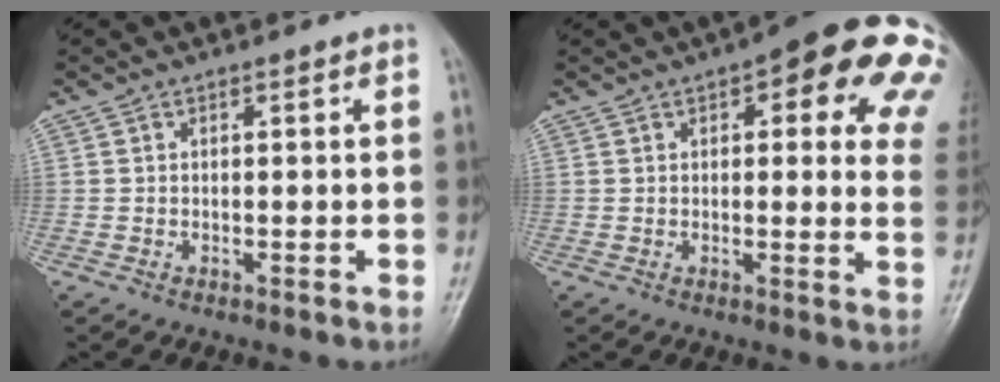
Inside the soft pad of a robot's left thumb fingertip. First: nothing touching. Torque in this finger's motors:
{"motor_torque": [0.93, 0.68, 1.69, -1.08, 0.18]}